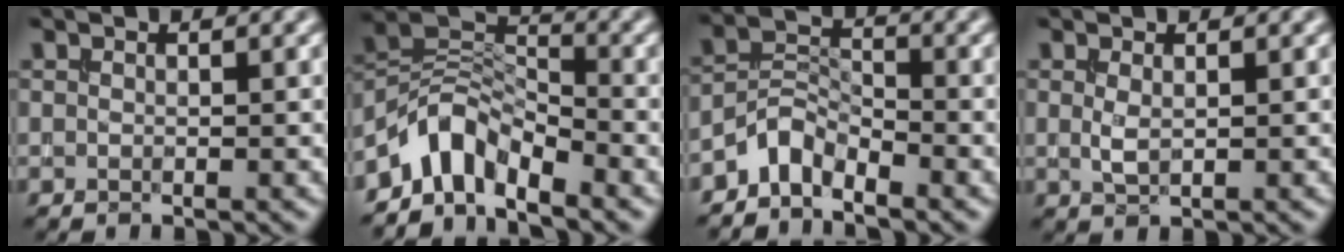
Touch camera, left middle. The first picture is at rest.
{"total": 5.0, "force": [-4.1, 2.2, 2.0], "torque": [-0.030, 0.006, -0.091]}
{"total": 3.1, "force": [-2.7, 1.2, 1.0], "torque": [-0.020, 0.013, -0.064]}
{"total": 1.3, "force": [0.2, 0.5, 1.1], "torque": [-0.029, -0.001, 0.008]}